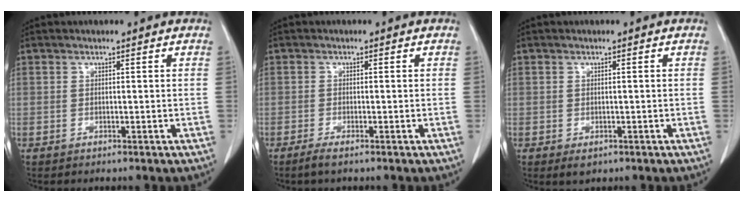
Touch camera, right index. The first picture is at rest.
{"total": 1.7, "force": [-1.2, -0.1, 1.1], "torque": [-0.025, -0.005, -0.025]}
{"total": 1.5, "force": [-0.8, 1.0, 0.9], "torque": [-0.008, 0.000, -0.003]}